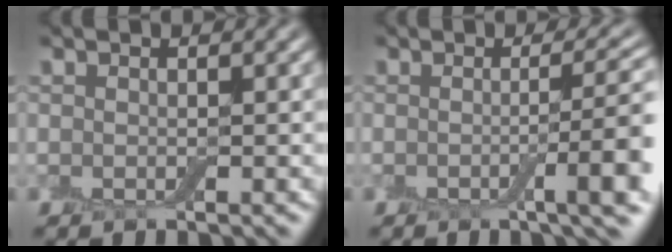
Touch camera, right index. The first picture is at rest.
{"total": 5.4, "force": [-0.8, 1.0, 5.3], "torque": [-0.070, 0.002, -0.015]}